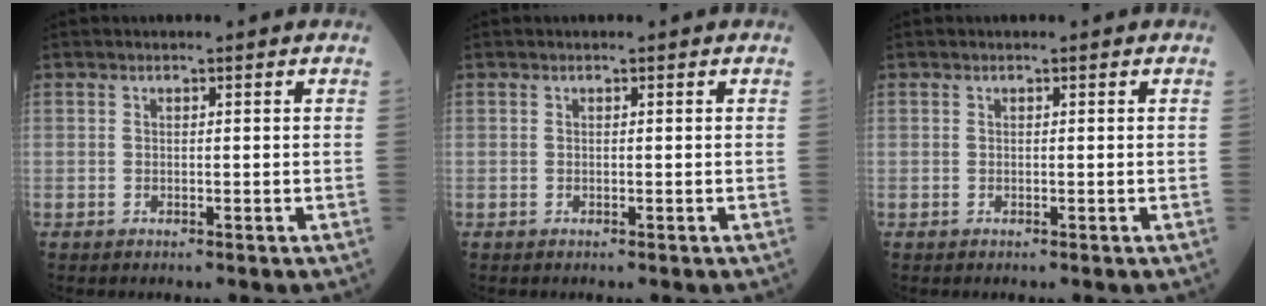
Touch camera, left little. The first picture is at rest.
{"total": 0.0}
{"total": 0.0}